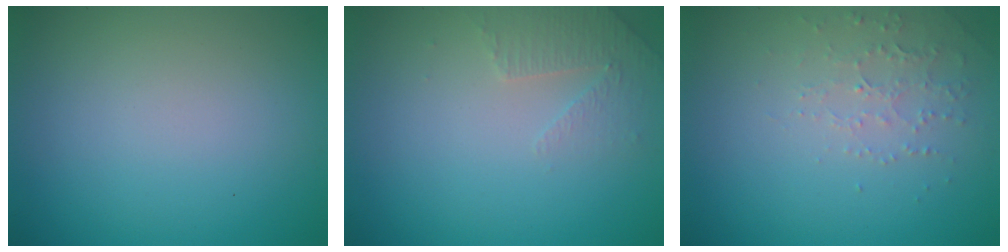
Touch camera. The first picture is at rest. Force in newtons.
{"total": 1.9, "press": 1.8, "slide": 0.5}
{"total": 1.9, "press": 1.8, "slide": 0.6}